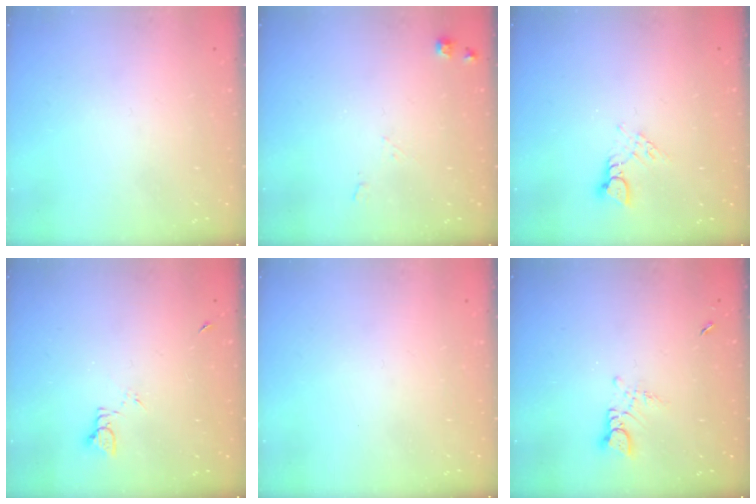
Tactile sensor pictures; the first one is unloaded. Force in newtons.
{"total": 5.6, "press": 5.5, "slide": 0.9}
{"total": 4.0, "press": 4.0, "slide": 0.4}
{"total": 2.4, "press": 2.4, "slide": 0.3}
{"total": 0.0}
{"total": 2.7, "press": 2.7, "slide": 0.3}